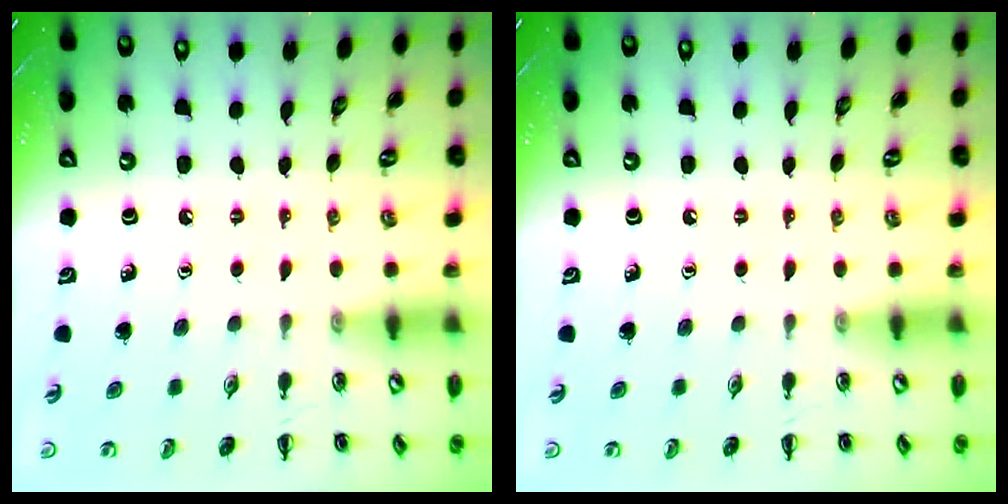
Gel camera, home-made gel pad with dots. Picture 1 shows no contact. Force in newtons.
{"total": 0.0}